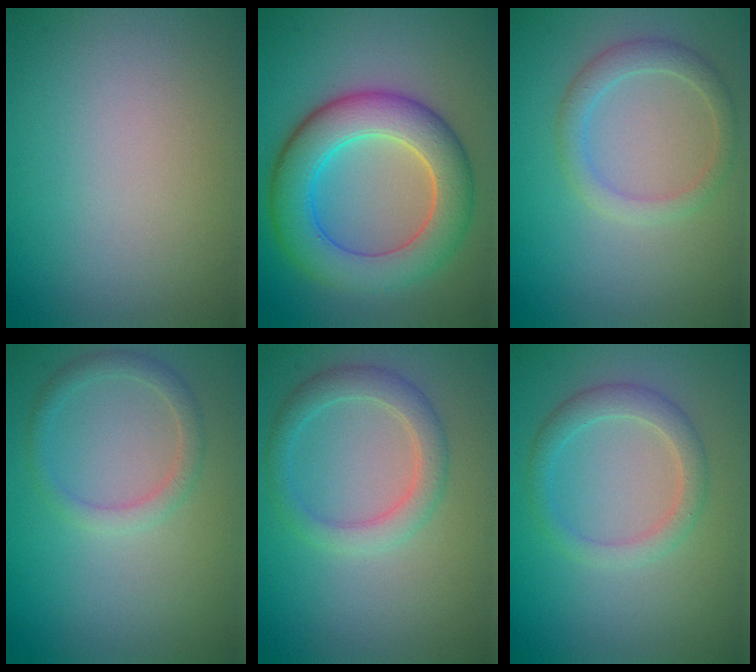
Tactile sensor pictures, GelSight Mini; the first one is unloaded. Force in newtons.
{"total": 7.8, "press": 7.8, "slide": 0.3}
{"total": 2.3, "press": 2.3, "slide": 0.0}
{"total": 1.8, "press": 1.8, "slide": 0.0}
{"total": 2.8, "press": 2.8, "slide": 0.1}
{"total": 2.5, "press": 2.5, "slide": 0.1}